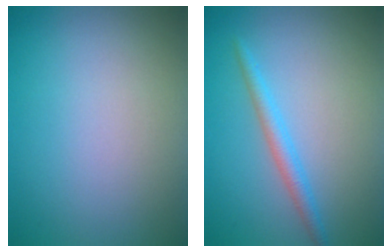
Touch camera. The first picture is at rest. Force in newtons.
{"total": 2.0, "press": 2.0, "slide": 0.1}